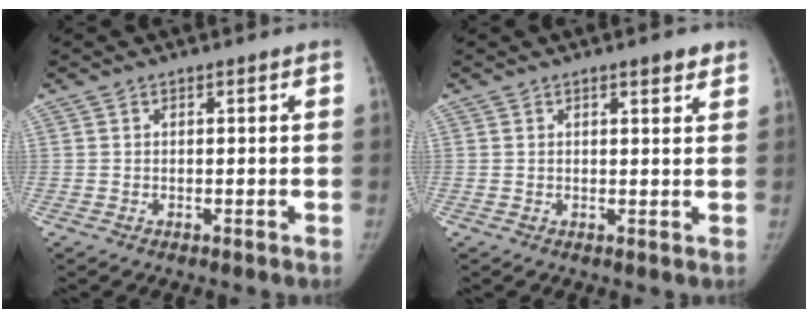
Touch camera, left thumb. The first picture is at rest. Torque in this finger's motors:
{"motor_torque": [0.03, 0.12, -0.21, 0.12, 0.05]}